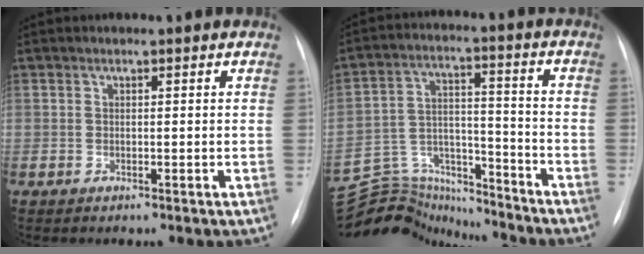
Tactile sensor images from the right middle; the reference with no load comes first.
{"total": 15.3, "force": [-15.1, 2.5, 0.8], "torque": [-0.019, 0.045, -0.249]}